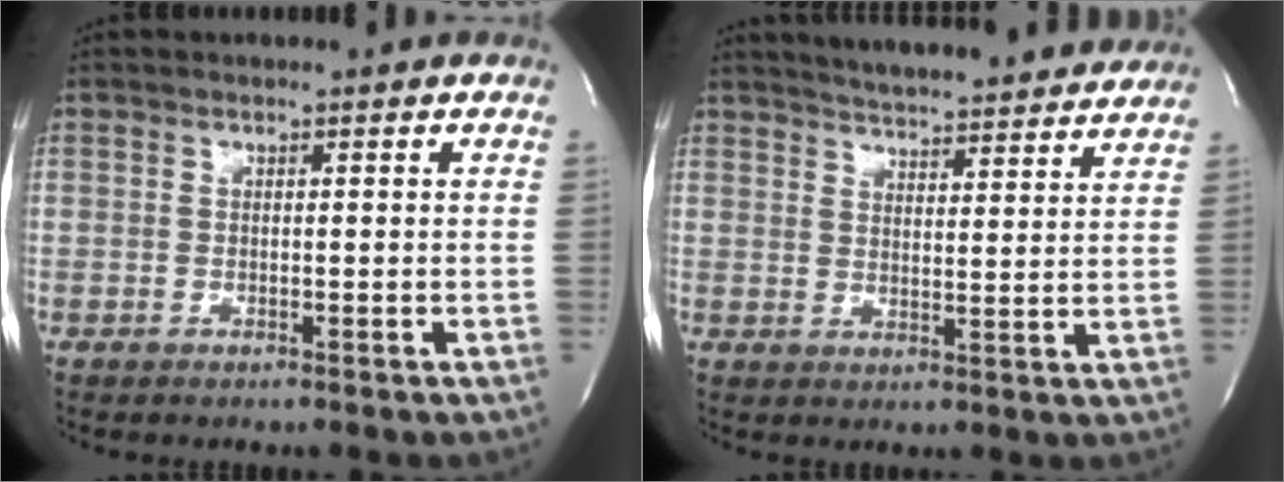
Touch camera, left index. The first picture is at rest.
{"total": 17.1, "force": [15.8, 2.1, 6.3], "torque": [-0.095, 0.010, 0.207]}